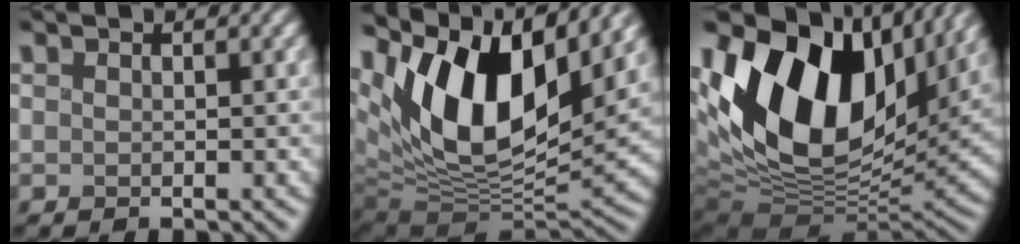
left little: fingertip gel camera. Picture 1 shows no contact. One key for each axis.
{"total": 14.6, "fx": 5.4, "fy": 7.3, "fz": 11.4, "tx": -0.195, "ty": 0.016, "tz": 0.091}
{"total": 17.5, "fx": 4.5, "fy": 11.1, "fz": 12.8, "tx": -0.245, "ty": 0.014, "tz": 0.072}